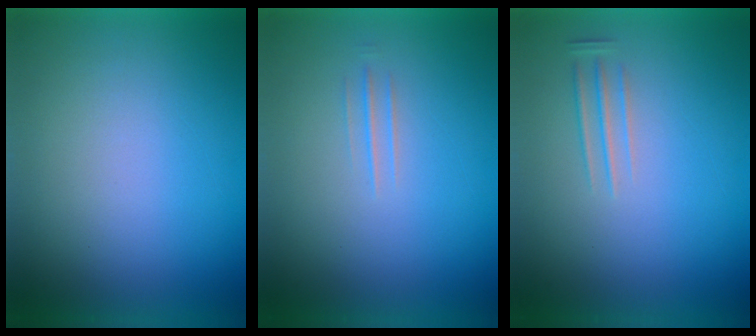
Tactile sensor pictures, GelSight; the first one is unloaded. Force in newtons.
{"total": 1.4}
{"total": 1.3}